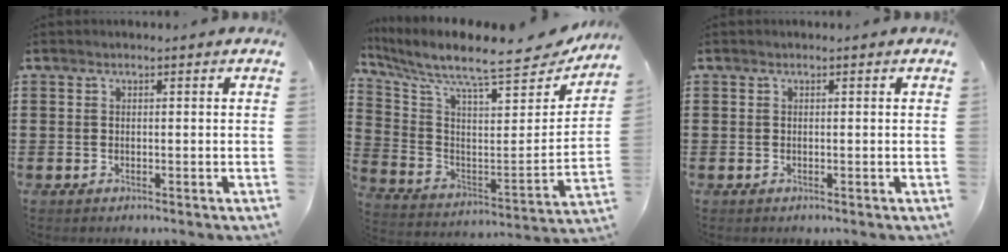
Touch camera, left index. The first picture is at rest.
{"total": 8.4, "force": [7.4, 0.8, 4.0], "torque": [-0.099, -0.075, 0.116]}
{"total": 0.0}